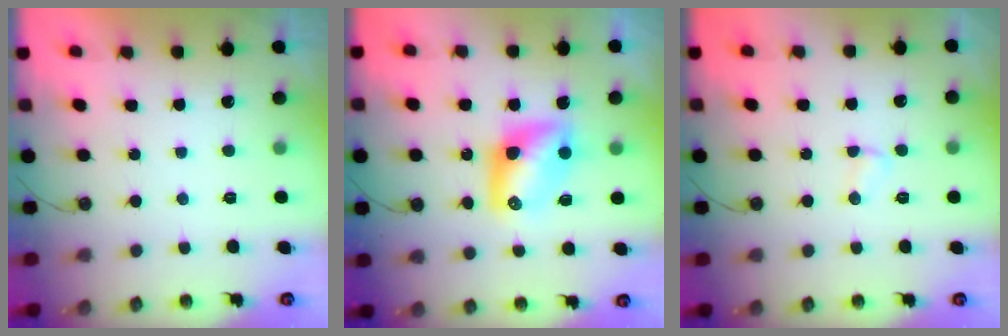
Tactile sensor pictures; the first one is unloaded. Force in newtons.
{"total": 9.1, "press": 9.0, "slide": 0.8}
{"total": 2.7, "press": 2.6, "slide": 0.4}